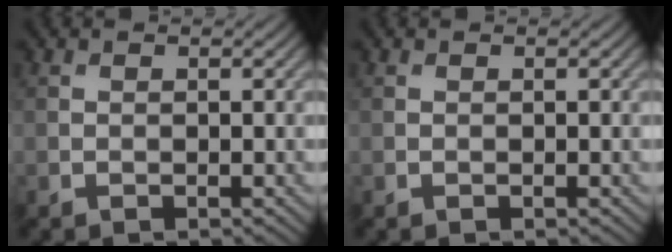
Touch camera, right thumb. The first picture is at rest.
{"total": 0.0}